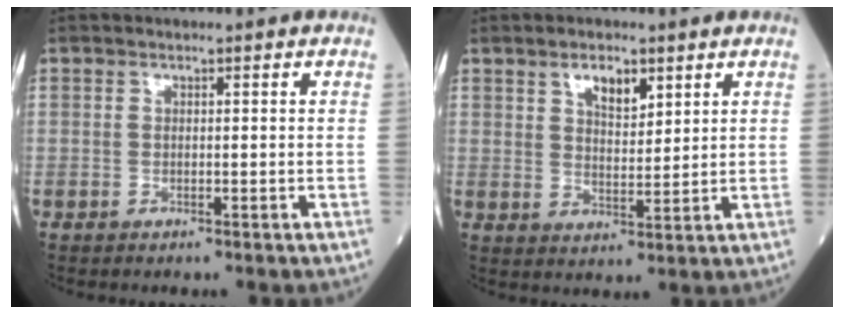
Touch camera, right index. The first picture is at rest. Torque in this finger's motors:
{"motor_torque": [0.42, 0.41, 0.05, 0.02]}